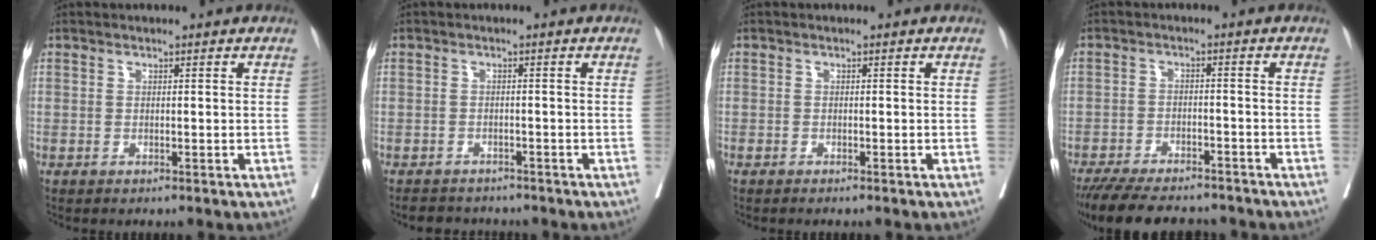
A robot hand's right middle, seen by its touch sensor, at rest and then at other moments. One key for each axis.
{"total": 3.9, "fx": -3.6, "fy": 1.5, "fz": 0.2, "tx": -0.001, "ty": -0.004, "tz": -0.053}
{"total": 1.1, "fx": -1.0, "fy": 0.1, "fz": 0.5, "tx": -0.009, "ty": -0.002, "tz": -0.015}
{"total": 13.7, "fx": -12.0, "fy": 3.5, "fz": 5.6, "tx": -0.107, "ty": -0.009, "tz": -0.173}